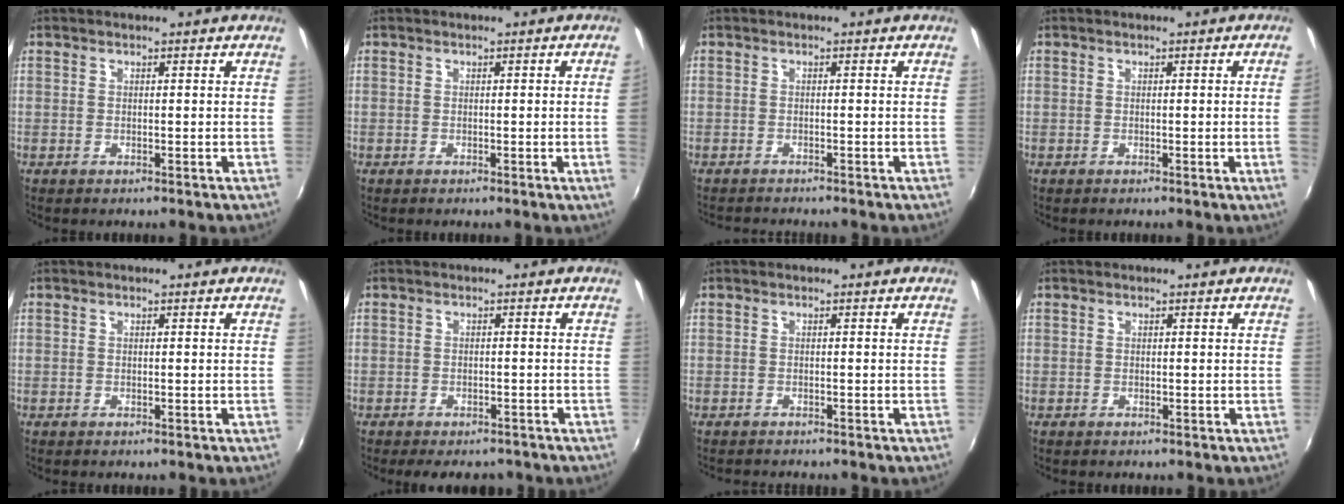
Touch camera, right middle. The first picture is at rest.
{"total": 1.7, "force": [0.1, -1.0, 1.3], "torque": [-0.011, -0.011, 0.004]}
{"total": 2.5, "force": [-2.4, 0.1, 0.5], "torque": [-0.022, -0.013, -0.041]}
{"total": 2.0, "force": [0.1, -1.2, 1.6], "torque": [-0.015, -0.012, 0.004]}
{"total": 0.0}
{"total": 7.0, "force": [-5.8, 2.7, 3.1], "torque": [-0.067, -0.012, -0.078]}
{"total": 1.9, "force": [-1.8, 0.2, 0.4], "torque": [-0.016, -0.010, -0.029]}
{"total": 0.0}